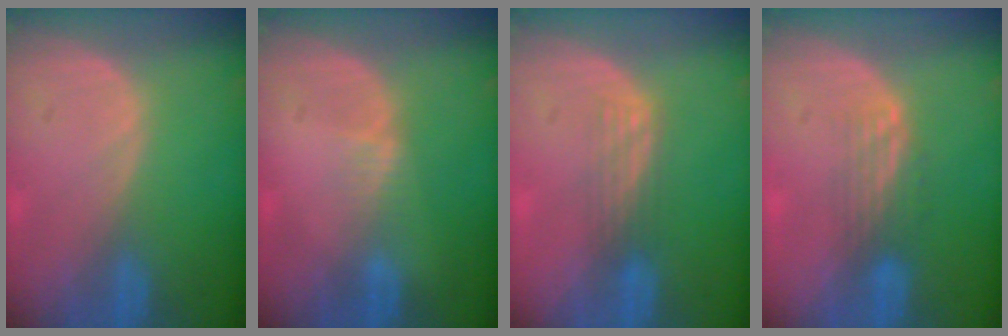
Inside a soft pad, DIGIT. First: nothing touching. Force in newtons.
{"total": 1.3, "press": 1.3, "slide": 0.2}
{"total": 2.9, "press": 2.5, "slide": 1.5}
{"total": 3.4, "press": 2.9, "slide": 1.8}